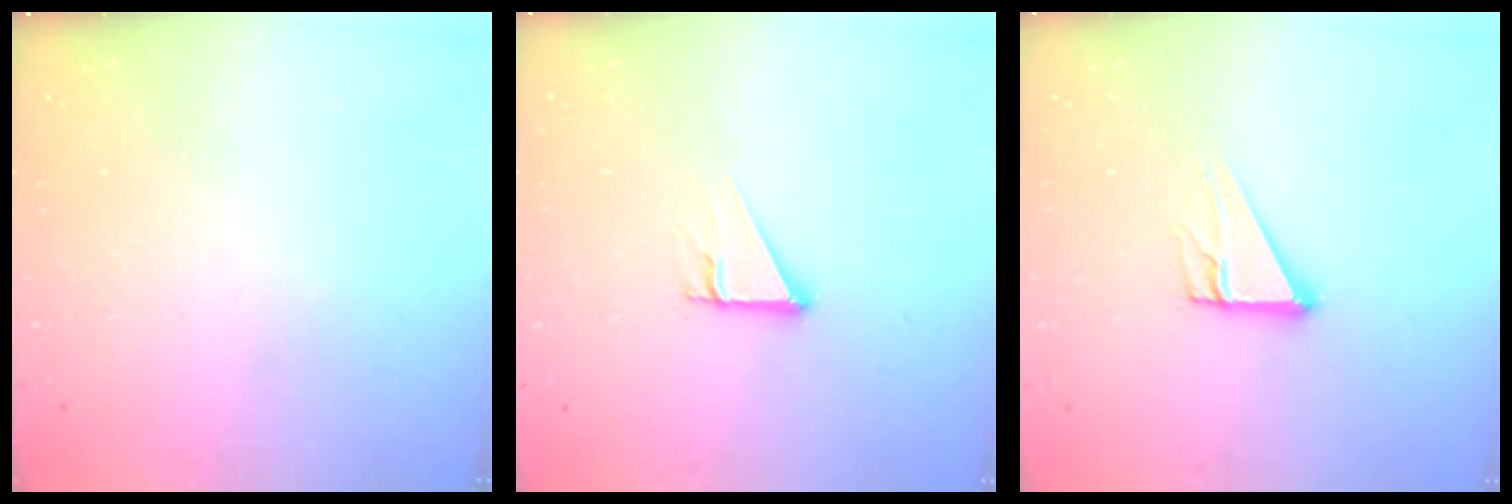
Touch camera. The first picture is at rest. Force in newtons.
{"total": 2.5, "press": 2.5, "slide": 0.2}
{"total": 5.1, "press": 5.0, "slide": 0.4}